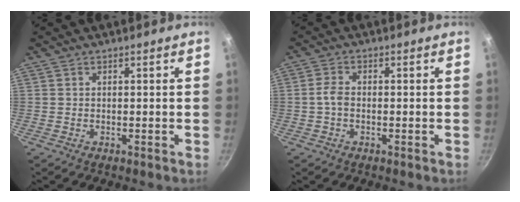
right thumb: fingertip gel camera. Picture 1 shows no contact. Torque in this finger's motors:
{"motor_torque": [-0.74, -0.01, -0.08, 0.32, 0.02]}